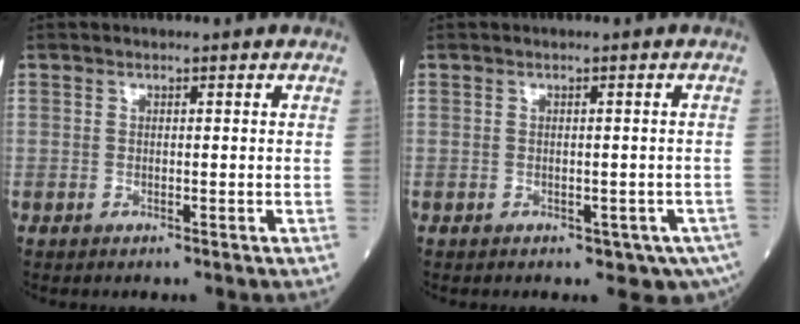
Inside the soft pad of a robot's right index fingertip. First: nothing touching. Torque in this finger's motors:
{"motor_torque": [0.09, -0.41, 0.61, 0.00]}